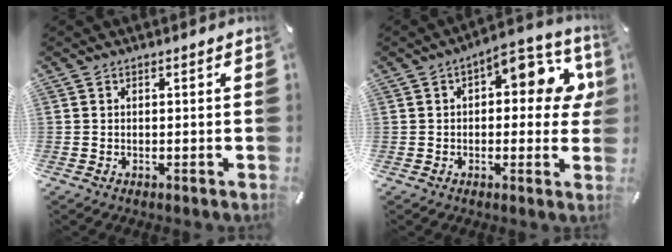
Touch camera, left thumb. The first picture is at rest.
{"total": 11.9, "force": [3.7, 5.7, 9.7], "torque": [-0.114, -0.024, 0.055]}